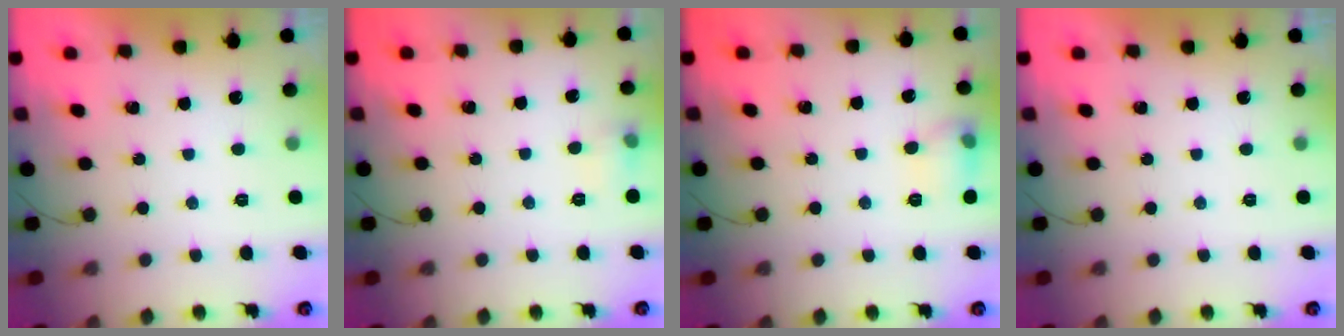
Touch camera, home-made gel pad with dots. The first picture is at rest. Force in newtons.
{"total": 5.3, "press": 5.1, "slide": 1.5}
{"total": 6.8, "press": 6.7, "slide": 1.0}
{"total": 0.0}